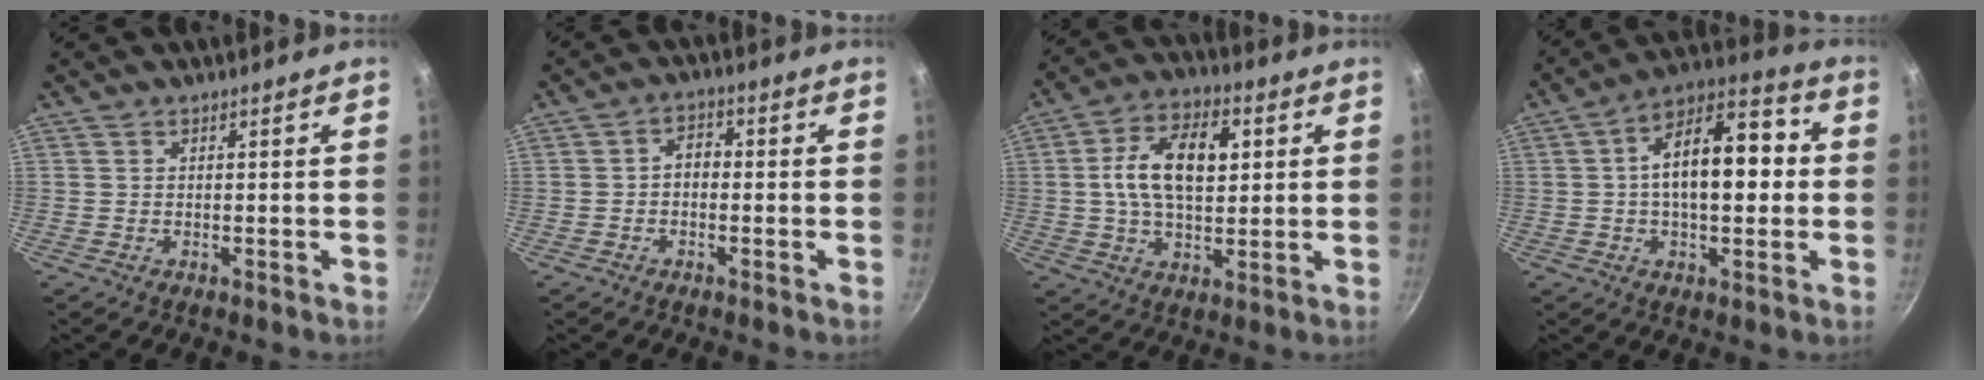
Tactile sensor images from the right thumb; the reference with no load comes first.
{"total": 3.1, "force": [-0.5, 2.2, 2.1], "torque": [-0.022, 0.017, -0.018]}
{"total": 14.1, "force": [2.4, 7.8, 11.5], "torque": [-0.189, 0.010, 0.037]}
{"total": 16.5, "force": [1.2, 8.3, 14.2], "torque": [-0.205, 0.033, 0.009]}